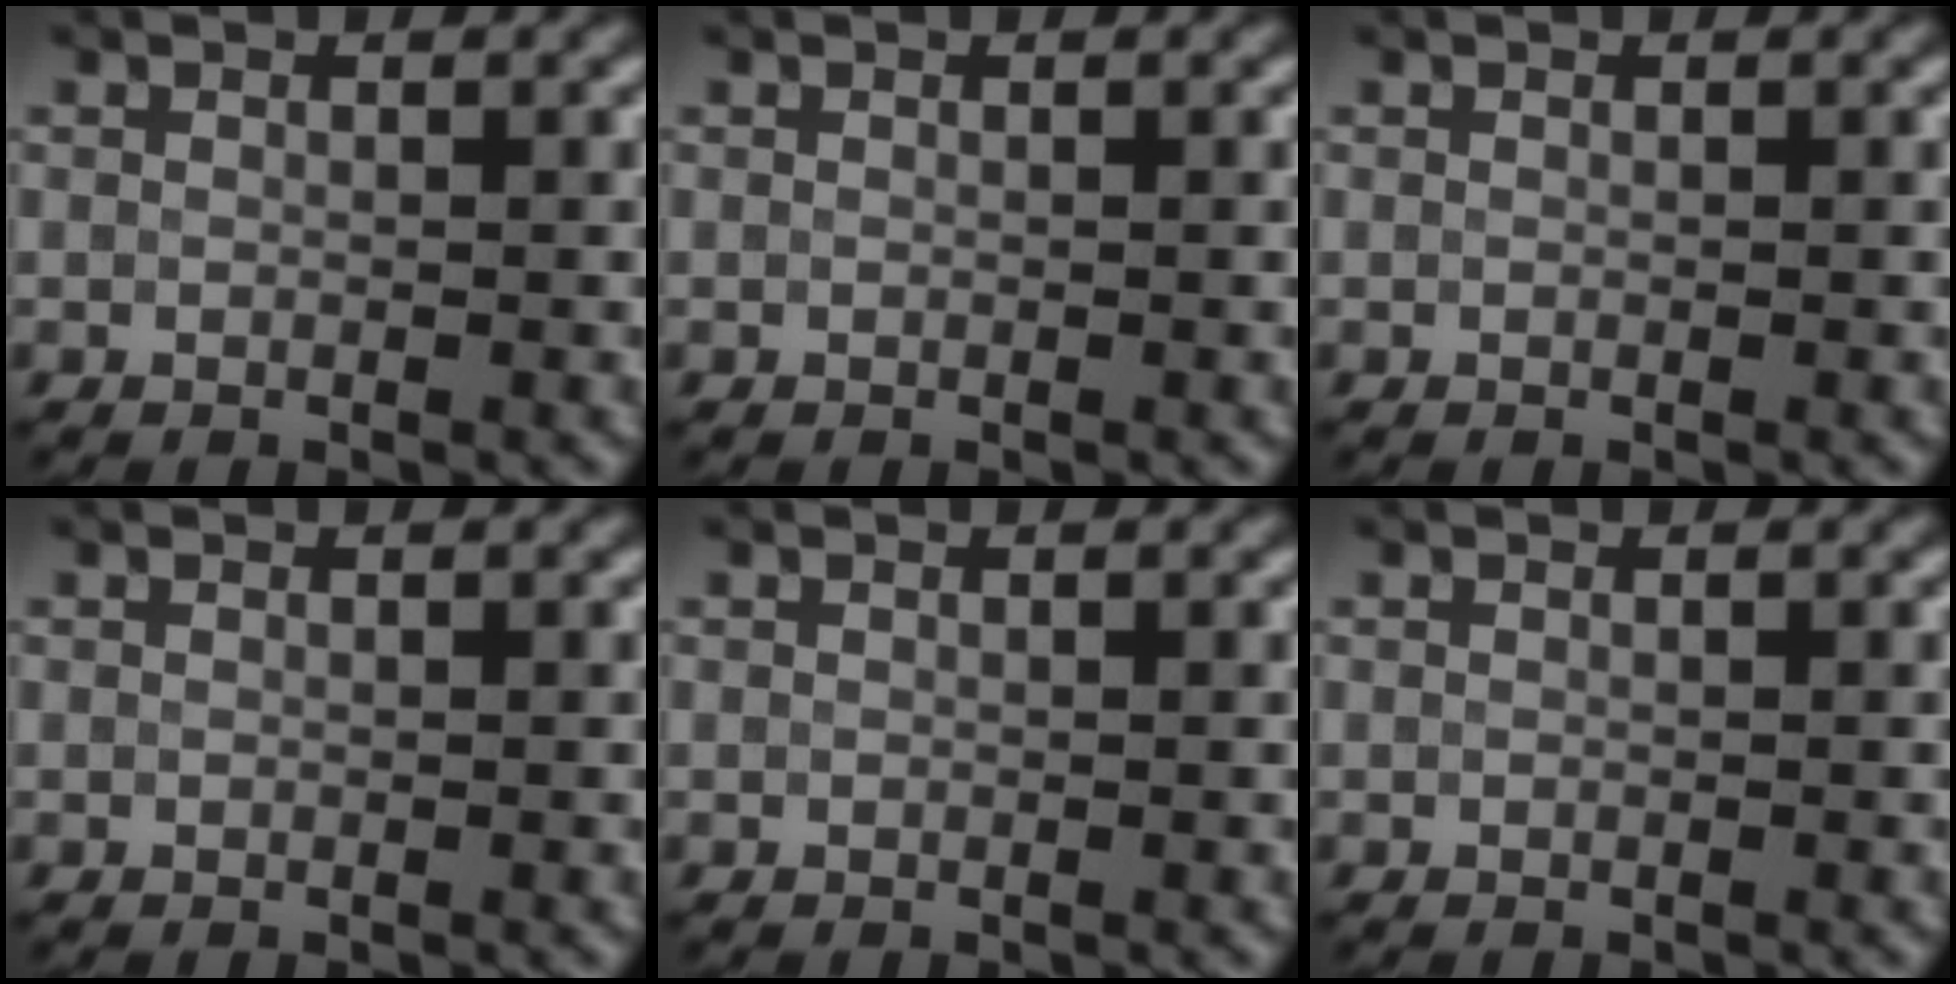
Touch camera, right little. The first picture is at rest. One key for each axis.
{"total": 0.0}
{"total": 0.0}
{"total": 0.0}
{"total": 0.0}
{"total": 0.0}